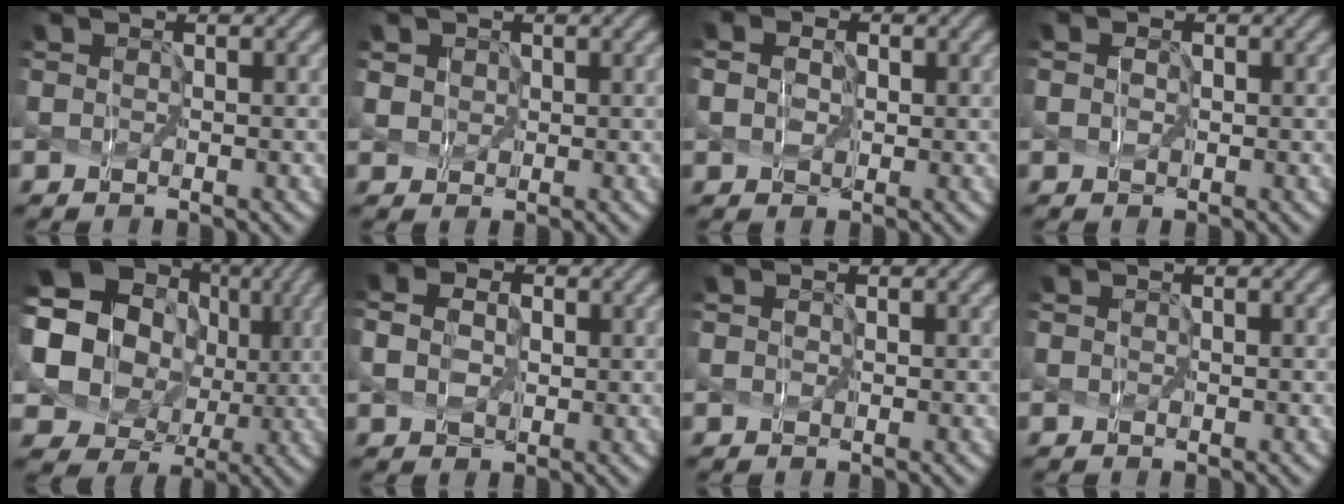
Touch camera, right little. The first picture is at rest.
{"total": 4.3, "force": [2.0, 3.4, 1.7], "torque": [-0.038, 0.027, 0.019]}
{"total": 2.0, "force": [0.3, 1.6, 1.2], "torque": [-0.025, 0.007, -0.001]}
{"total": 1.0, "force": [0.1, 0.8, 0.6], "torque": [-0.012, 0.003, 0.000]}
{"total": 11.9, "force": [2.1, 9.8, 6.4], "torque": [-0.141, -0.006, 0.033]}
{"total": 3.0, "force": [0.3, 2.4, 1.9], "torque": [-0.047, 0.009, -0.001]}
{"total": 0.0}
{"total": 0.0}